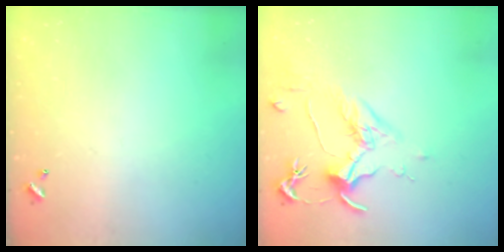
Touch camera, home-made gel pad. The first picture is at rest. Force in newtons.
{"total": 1.8, "press": 1.5, "slide": 0.9}